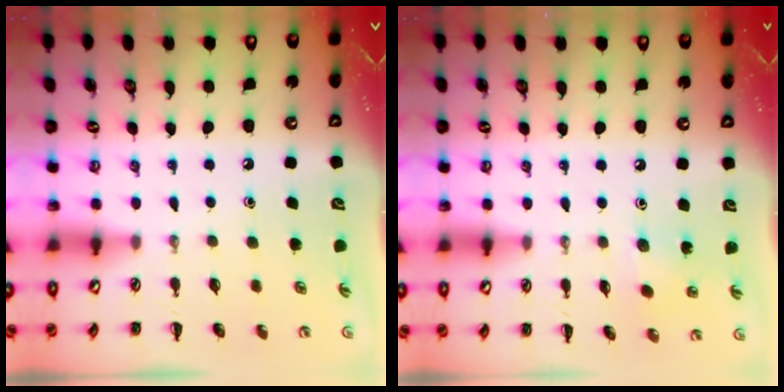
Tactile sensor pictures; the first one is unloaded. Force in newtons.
{"total": 3.2, "press": 3.1, "slide": 0.9}